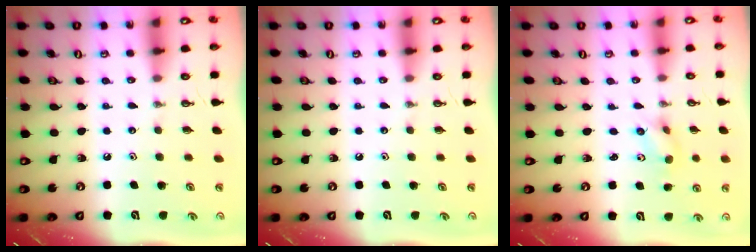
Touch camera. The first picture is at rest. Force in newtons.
{"total": 0.0}
{"total": 2.5, "press": 2.3, "slide": 0.9}